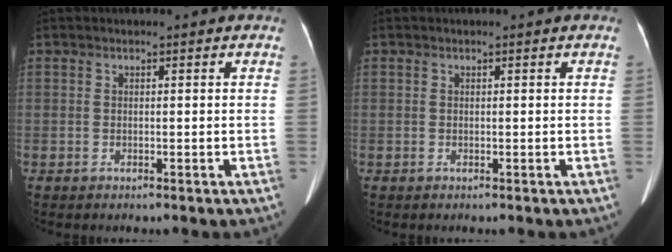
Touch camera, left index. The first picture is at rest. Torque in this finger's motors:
{"motor_torque": [0.00, 0.00, 0.00, 0.00]}